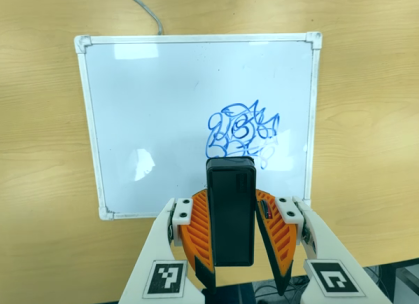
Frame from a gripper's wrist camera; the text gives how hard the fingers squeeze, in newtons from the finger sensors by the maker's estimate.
{"total": 5.8, "left": 5.6, "right": 5.9}